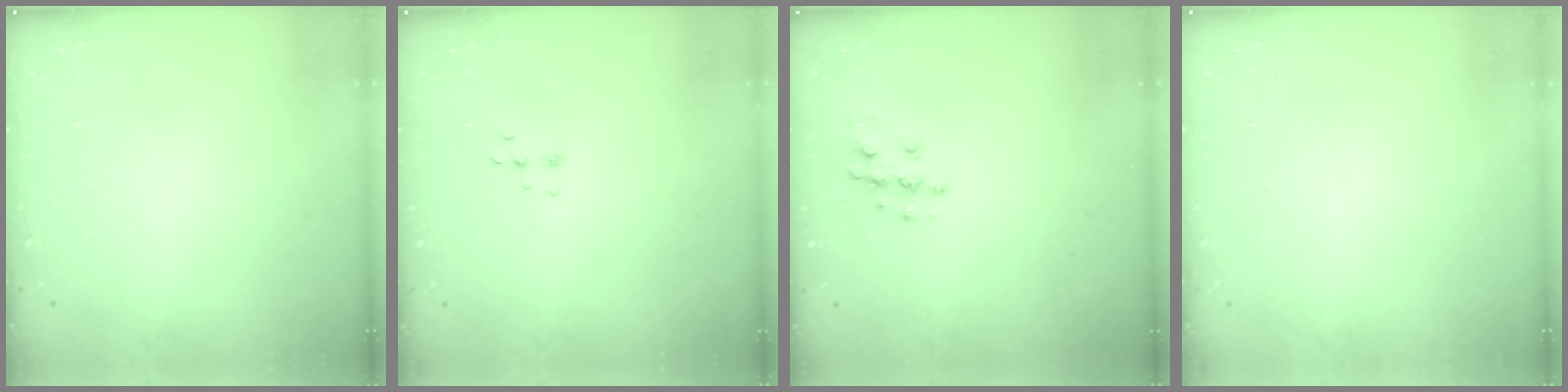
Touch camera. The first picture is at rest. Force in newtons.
{"total": 5.1, "press": 5.0, "slide": 0.7}
{"total": 8.5, "press": 8.5, "slide": 0.4}
{"total": 0.0}